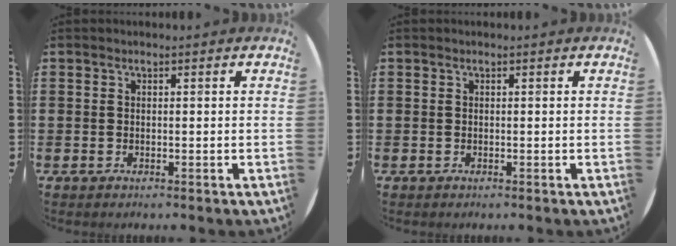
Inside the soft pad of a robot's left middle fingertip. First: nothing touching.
{"total": 0.0}